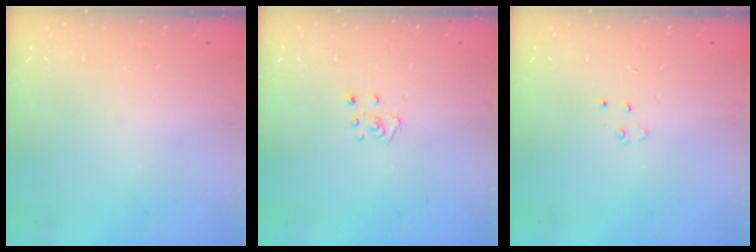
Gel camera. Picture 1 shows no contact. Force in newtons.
{"total": 3.7, "press": 3.7, "slide": 0.3}
{"total": 3.0, "press": 3.0, "slide": 0.4}